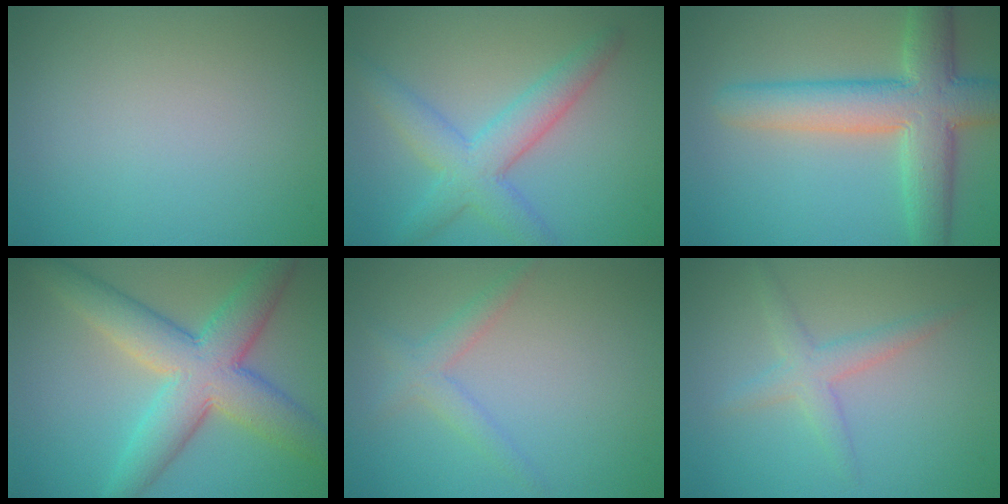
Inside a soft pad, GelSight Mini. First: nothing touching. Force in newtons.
{"total": 4.9, "press": 4.9, "slide": 0.1}
{"total": 7.8, "press": 7.8, "slide": 0.5}
{"total": 8.5, "press": 8.4, "slide": 0.4}
{"total": 2.1, "press": 2.1, "slide": 0.1}
{"total": 2.5, "press": 2.5, "slide": 0.0}